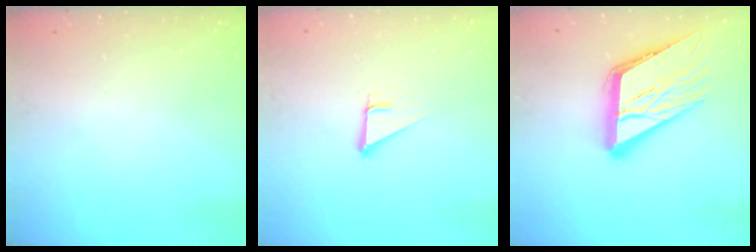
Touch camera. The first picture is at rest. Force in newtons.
{"total": 2.9, "press": 2.8, "slide": 0.2}
{"total": 19.0, "press": 18.9, "slide": 2.0}